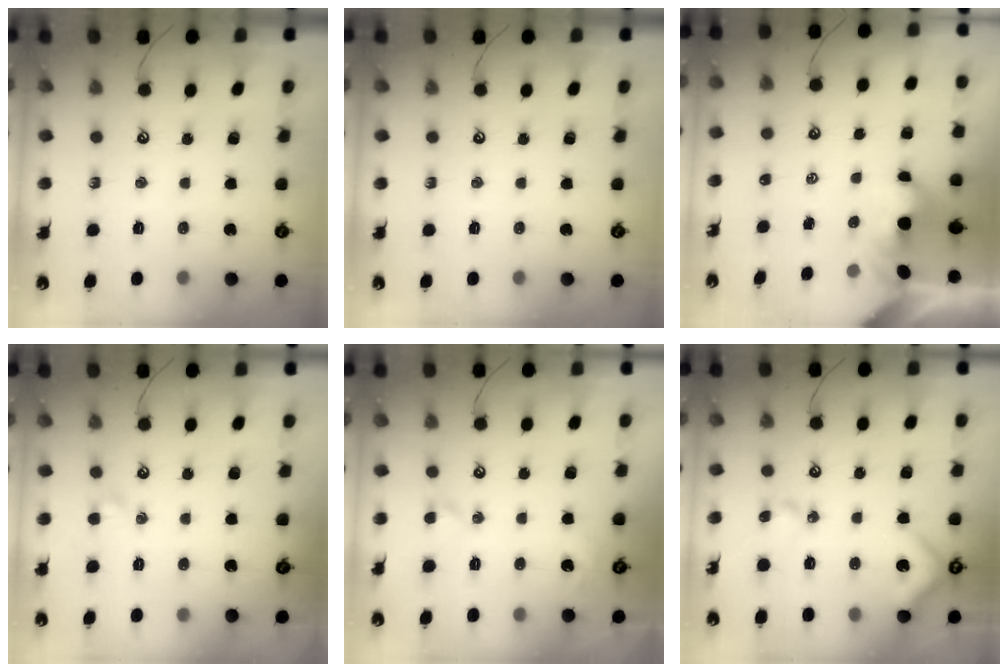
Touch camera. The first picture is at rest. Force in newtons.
{"total": 0.0}
{"total": 1.7, "press": 1.7, "slide": 0.2}
{"total": 1.1, "press": 1.0, "slide": 0.3}
{"total": 2.7, "press": 2.6, "slide": 0.6}
{"total": 7.9, "press": 7.8, "slide": 1.2}